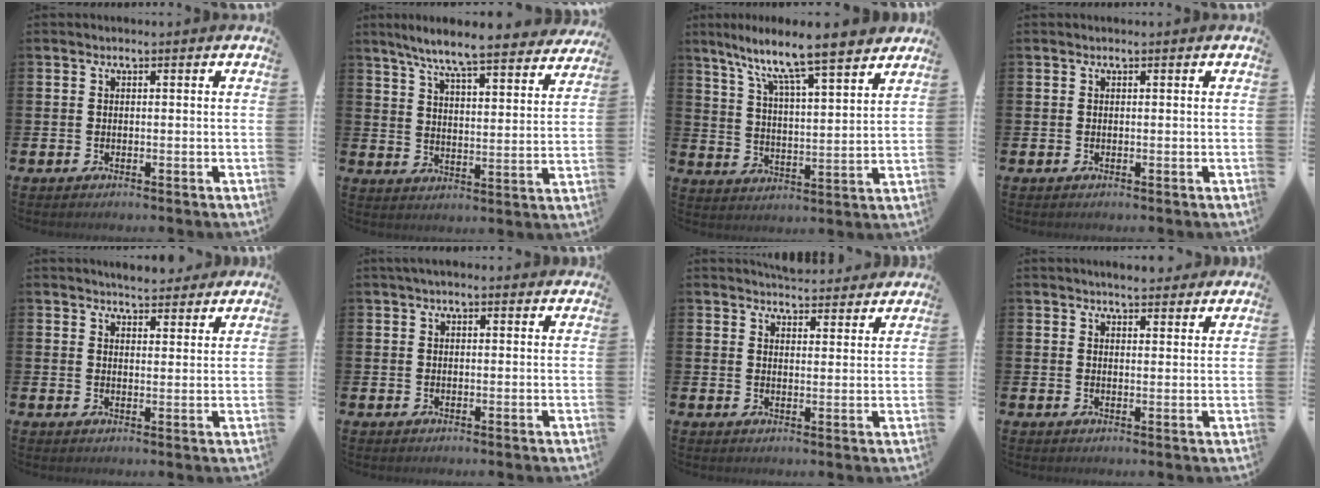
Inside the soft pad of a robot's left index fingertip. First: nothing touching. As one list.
[{"total": 8.1, "force": [7.4, 0.4, 3.3], "torque": [-0.088, -0.048, 0.127]}, {"total": 9.5, "force": [8.6, 0.2, 4.0], "torque": [-0.108, -0.062, 0.144]}, {"total": 0.0}, {"total": 4.6, "force": [4.6, 0.6, 0.1], "torque": [-0.010, -0.021, 0.085]}, {"total": 1.6, "force": [1.4, 0.3, 0.7], "torque": [-0.016, 0.004, 0.026]}, {"total": 5.1, "force": [5.0, 0.7, 0.2], "torque": [-0.006, -0.030, 0.091]}, {"total": 3.6, "force": [3.5, 0.4, 0.2], "torque": [-0.008, -0.016, 0.064]}]